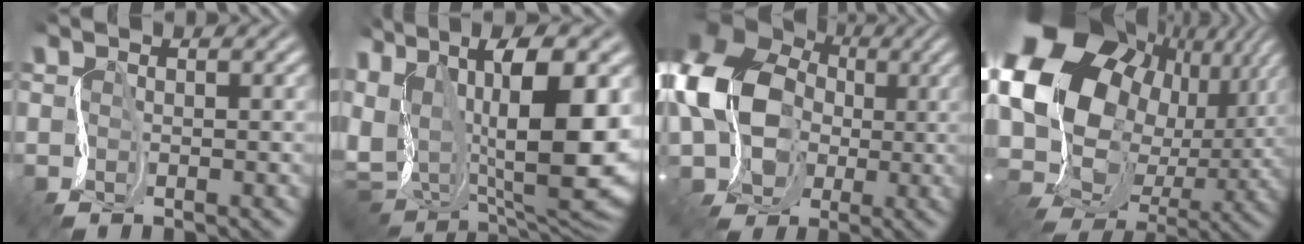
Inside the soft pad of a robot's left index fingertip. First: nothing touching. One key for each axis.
{"total": 15.7, "fx": 3.4, "fy": 7.7, "fz": 13.3, "tx": -0.247, "ty": 0.014, "tz": 0.065}
{"total": 11.4, "fx": 0.8, "fy": 9.5, "fz": 6.4, "tx": -0.128, "ty": -0.001, "tz": 0.007}
{"total": 20.1, "fx": 4.4, "fy": 16.2, "fz": 11.1, "tx": -0.245, "ty": -0.007, "tz": 0.090}